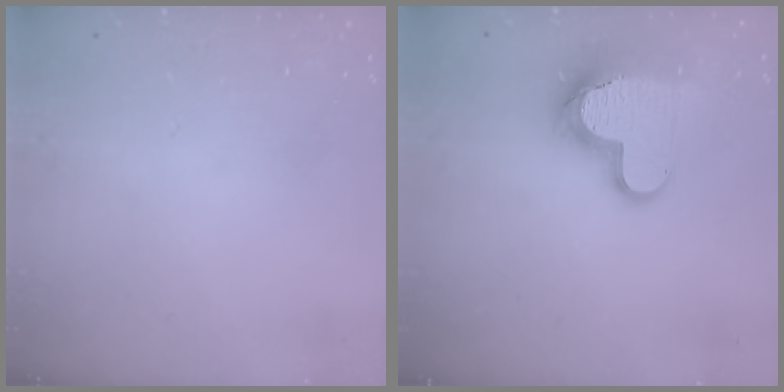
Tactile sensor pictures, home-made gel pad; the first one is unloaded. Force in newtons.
{"total": 15.1, "press": 15.1, "slide": 1.5}